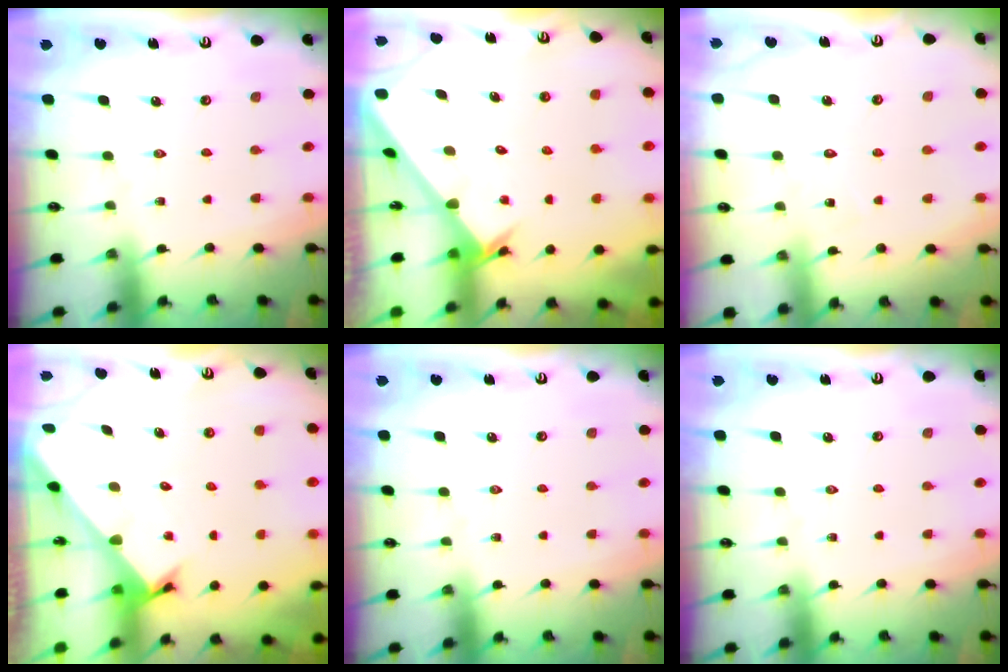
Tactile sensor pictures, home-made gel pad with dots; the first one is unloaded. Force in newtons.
{"total": 2.4, "press": 2.4, "slide": 0.2}
{"total": 5.4, "press": 5.4, "slide": 0.4}
{"total": 2.5, "press": 2.5, "slide": 0.2}
{"total": 0.0}
{"total": 0.0}